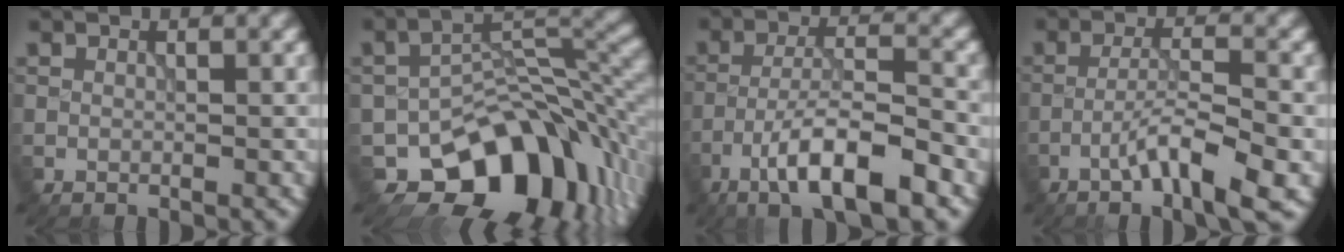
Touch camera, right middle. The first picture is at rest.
{"total": 11.8, "force": [-6.2, 7.1, 7.1], "torque": [-0.091, -0.010, -0.107]}
{"total": 8.5, "force": [-4.8, 2.0, 6.6], "torque": [-0.108, 0.010, -0.085]}
{"total": 5.3, "force": [-2.7, 0.7, 4.5], "torque": [-0.077, 0.009, -0.053]}